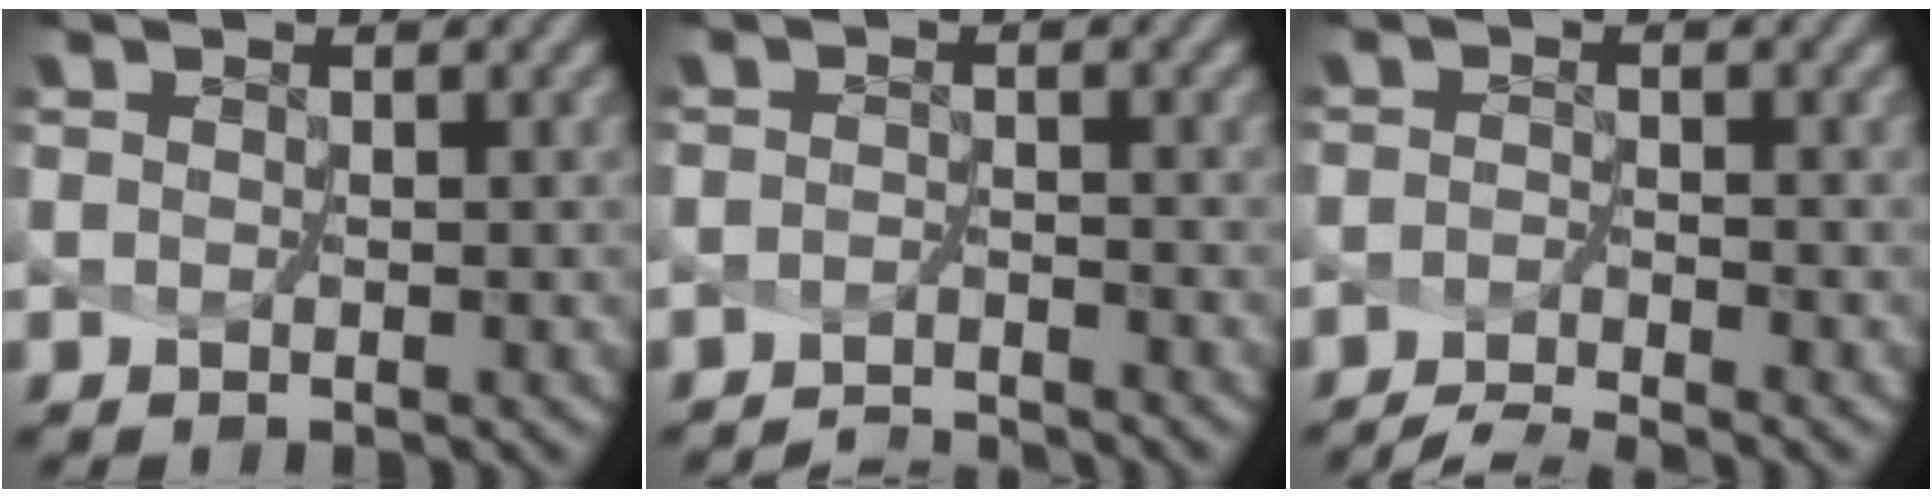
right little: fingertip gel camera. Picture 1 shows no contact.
{"total": 2.8, "force": [-2.8, -0.6, -0.1], "torque": [-0.002, -0.009, -0.047]}
{"total": 3.8, "force": [-3.6, -0.4, 1.0], "torque": [-0.025, -0.015, -0.069]}